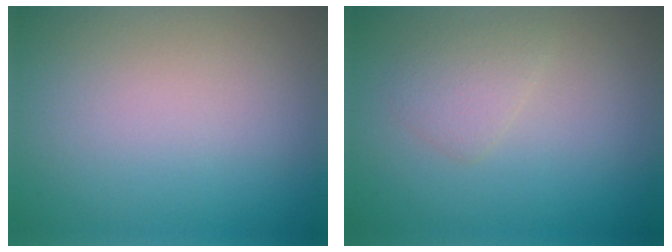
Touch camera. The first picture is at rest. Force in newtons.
{"total": 1.7, "press": 1.7, "slide": 0.2}